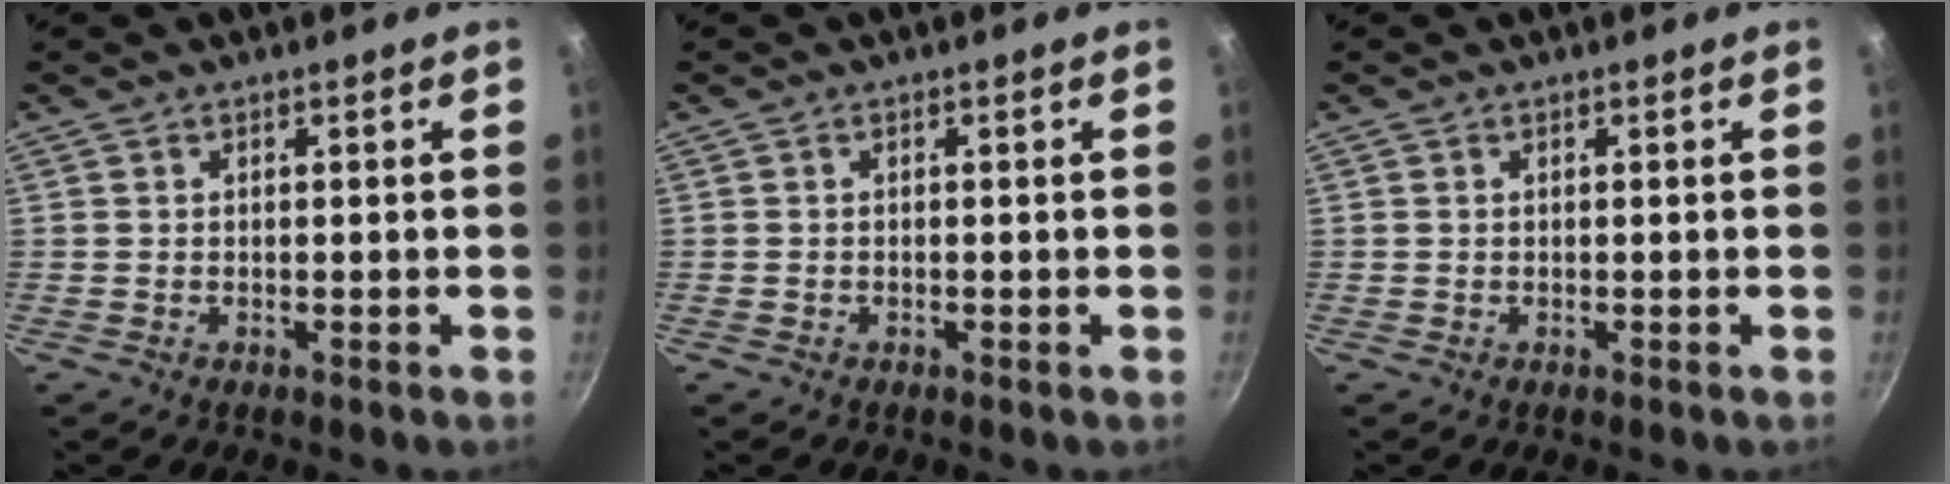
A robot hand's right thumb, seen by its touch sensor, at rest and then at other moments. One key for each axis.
{"total": 0.0}
{"total": 0.0}